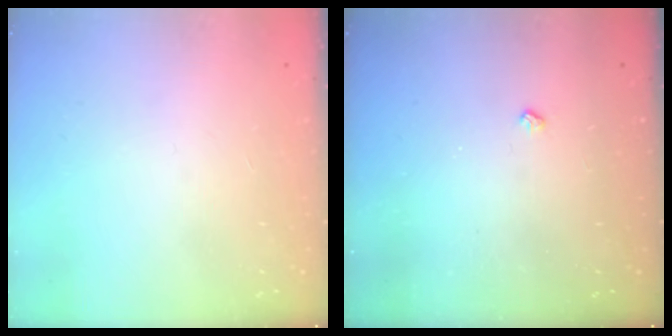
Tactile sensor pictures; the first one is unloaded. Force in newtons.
{"total": 2.5, "press": 2.4, "slide": 0.5}